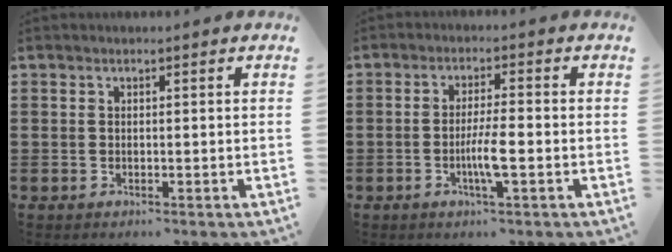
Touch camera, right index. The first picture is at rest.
{"total": 5.1, "force": [-1.4, 0.5, 4.8], "torque": [-0.096, -0.008, -0.030]}